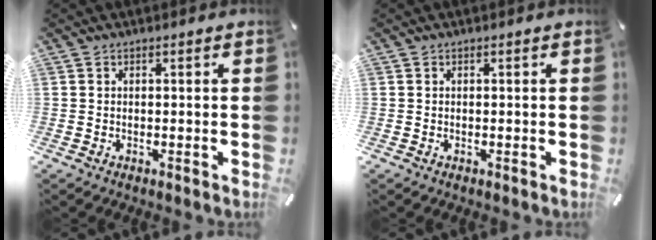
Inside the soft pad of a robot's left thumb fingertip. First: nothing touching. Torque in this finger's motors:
{"motor_torque": [0.00, 0.00, -0.06, -0.03, 0.00]}